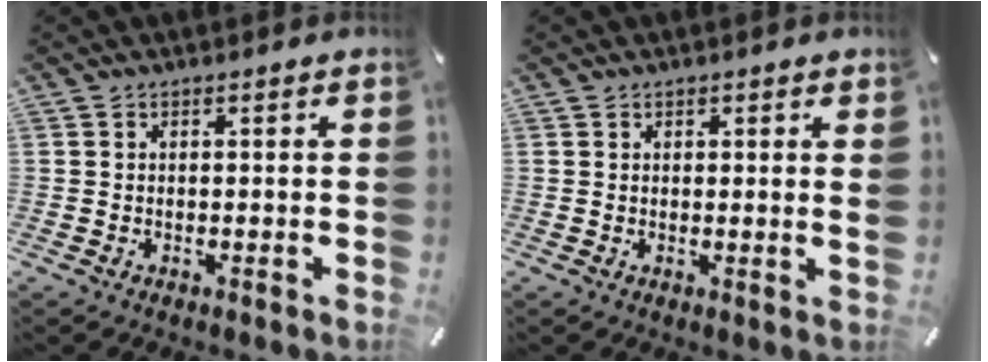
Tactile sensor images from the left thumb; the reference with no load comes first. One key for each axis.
{"total": 1.0, "fx": 0.7, "fy": 0.1, "fz": 0.7, "tx": -0.005, "ty": -0.003, "tz": 0.011}